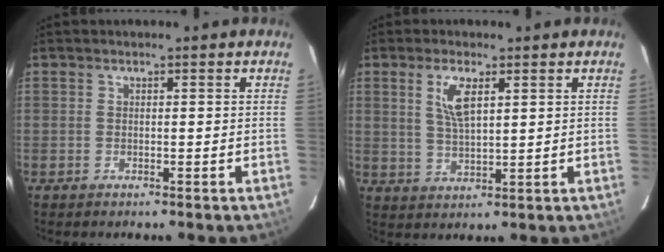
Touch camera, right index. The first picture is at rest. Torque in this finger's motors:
{"motor_torque": [0.58, 0.55, 0.30, 0.07]}